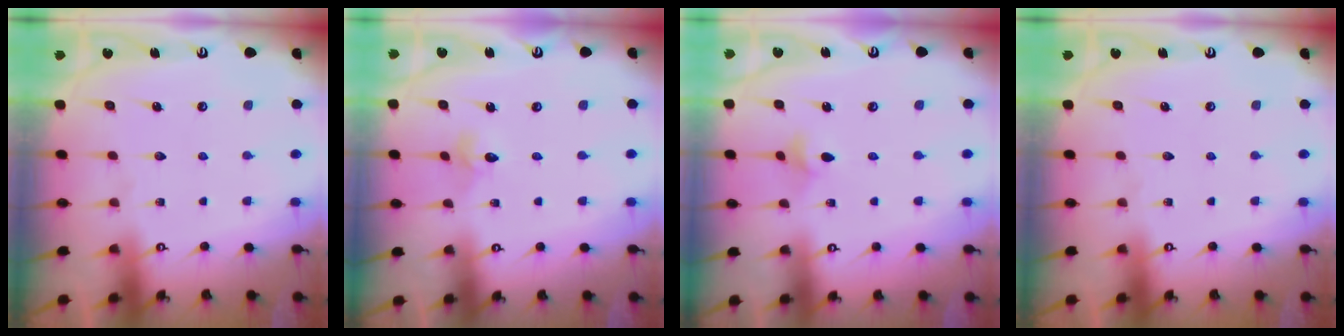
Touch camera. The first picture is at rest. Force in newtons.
{"total": 2.4, "press": 2.4, "slide": 0.2}
{"total": 3.1, "press": 3.0, "slide": 0.6}
{"total": 0.0}